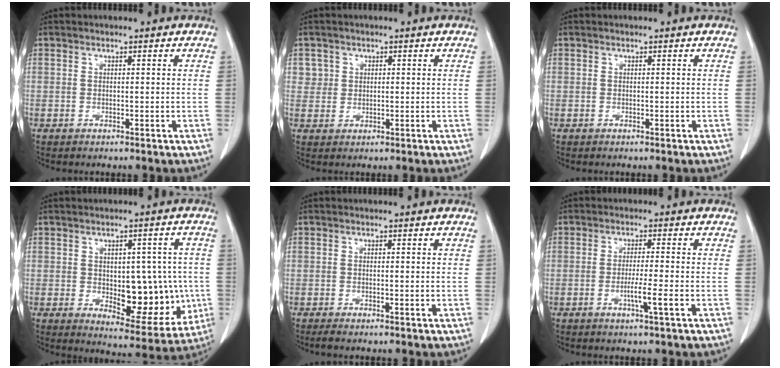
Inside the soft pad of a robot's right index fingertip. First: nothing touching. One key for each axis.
{"total": 2.6, "fx": 1.1, "fy": 2.4, "fz": -0.1, "tx": 0.018, "ty": 0.002, "tz": 0.013}
{"total": 0.0}
{"total": 12.1, "fx": -1.1, "fy": 6.0, "fz": 10.4, "tx": -0.120, "ty": 0.004, "tz": 0.004}
{"total": 1.0, "fx": -0.5, "fy": 0.2, "fz": 0.8, "tx": -0.015, "ty": -0.002, "tz": -0.011}
{"total": 3.7, "fx": -1.3, "fy": -0.5, "fz": 3.4, "tx": -0.061, "ty": -0.006, "tz": -0.023}